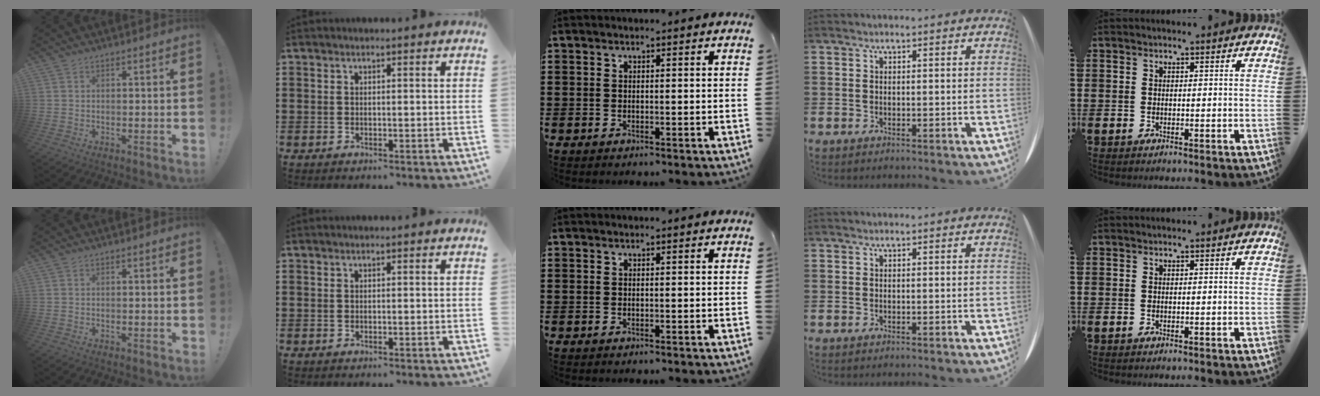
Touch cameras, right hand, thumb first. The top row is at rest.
{}